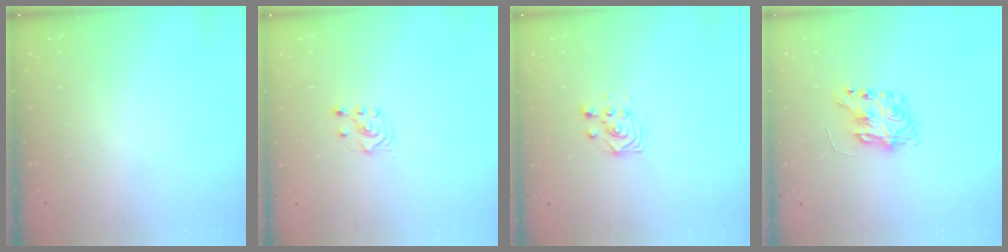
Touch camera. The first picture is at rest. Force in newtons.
{"total": 2.1, "press": 2.0, "slide": 0.8}
{"total": 2.9, "press": 2.9, "slide": 0.4}
{"total": 7.5, "press": 7.5, "slide": 0.3}